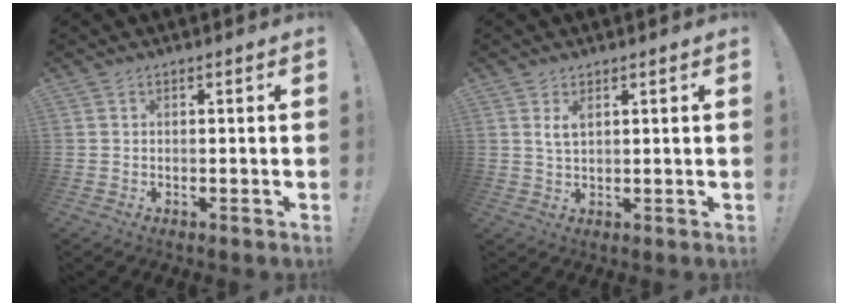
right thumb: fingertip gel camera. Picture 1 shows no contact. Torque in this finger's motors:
{"motor_torque": [0.34, 0.79, 0.18, -0.15, 0.00]}